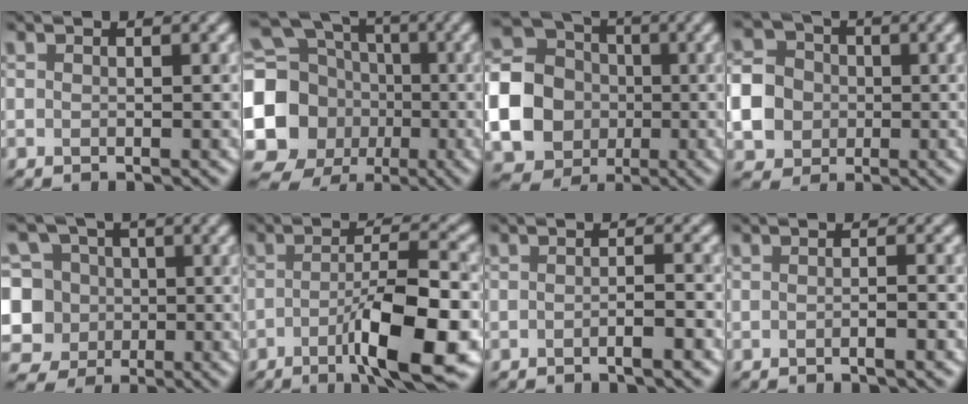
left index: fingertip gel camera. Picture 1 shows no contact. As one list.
[{"total": 16.6, "force": [-1.7, 15.1, 6.7], "torque": [-0.163, -0.026, -0.065]}, {"total": 21.8, "force": [-2.6, 20.6, 6.6], "torque": [-0.197, -0.011, -0.101]}, {"total": 7.5, "force": [-1.2, 6.8, 3.0], "torque": [-0.075, -0.007, -0.043]}, {"total": 9.6, "force": [-0.5, 9.1, 3.1], "torque": [-0.092, 0.026, -0.033]}, {"total": 8.9, "force": [-3.6, 1.6, 8.0], "torque": [-0.121, 0.008, -0.065]}, {"total": 2.0, "force": [-1.0, 0.4, 1.7], "torque": [-0.018, 0.005, -0.019]}, {"total": 1.6, "force": [-0.7, 0.4, 1.4], "torque": [-0.017, 0.000, -0.016]}]